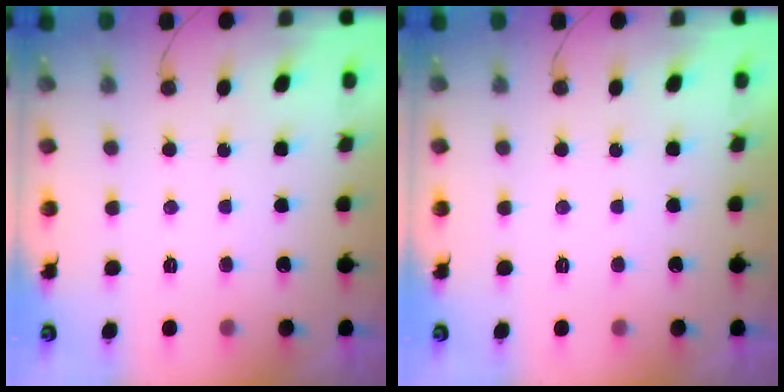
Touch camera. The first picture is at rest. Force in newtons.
{"total": 0.0}